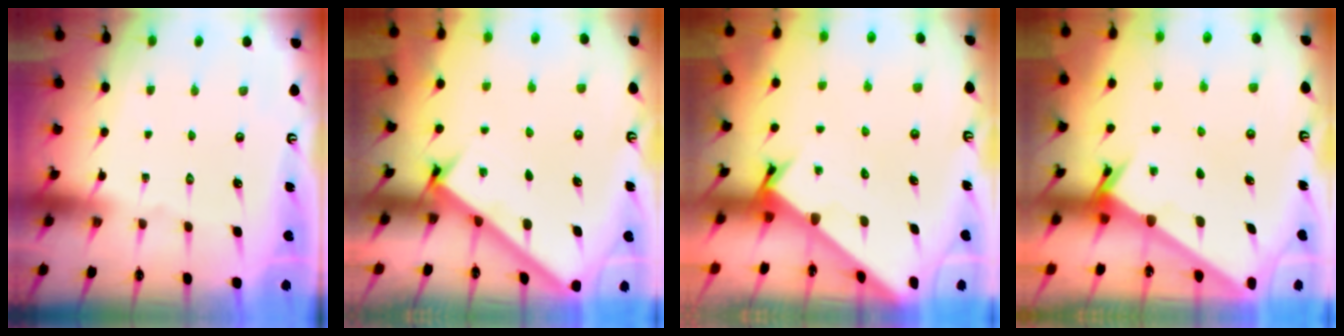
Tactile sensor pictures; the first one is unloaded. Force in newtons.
{"total": 2.8, "press": 2.8, "slide": 0.3}
{"total": 2.4, "press": 2.4, "slide": 0.1}
{"total": 2.1, "press": 2.1, "slide": 0.2}